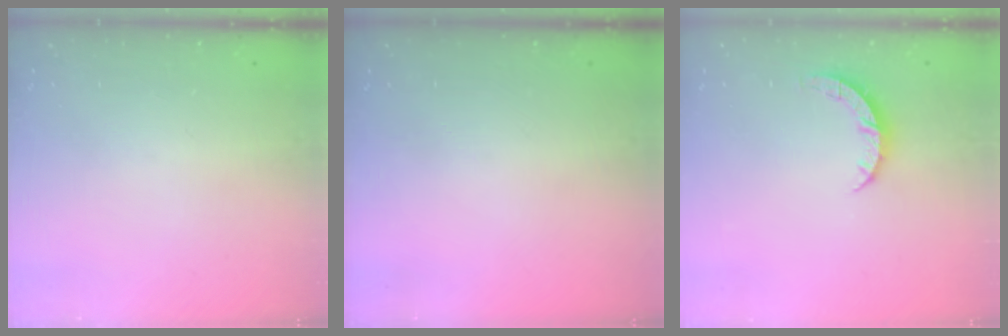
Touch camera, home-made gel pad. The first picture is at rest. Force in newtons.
{"total": 0.0}
{"total": 4.4, "press": 4.4, "slide": 0.3}